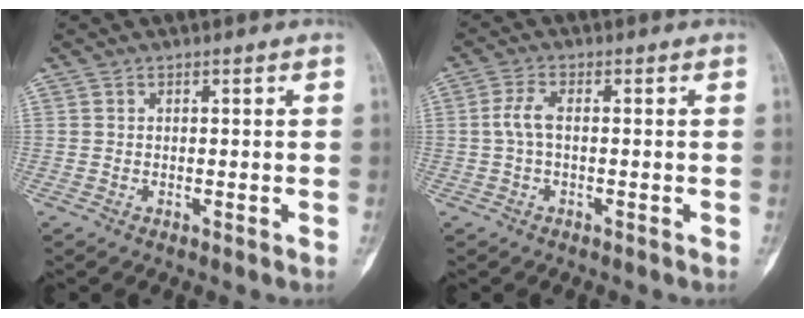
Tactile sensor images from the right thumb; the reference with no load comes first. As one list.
[{"total": 3.4, "force": [-0.1, 1.4, 3.1], "torque": [-0.074, 0.004, -0.007]}]